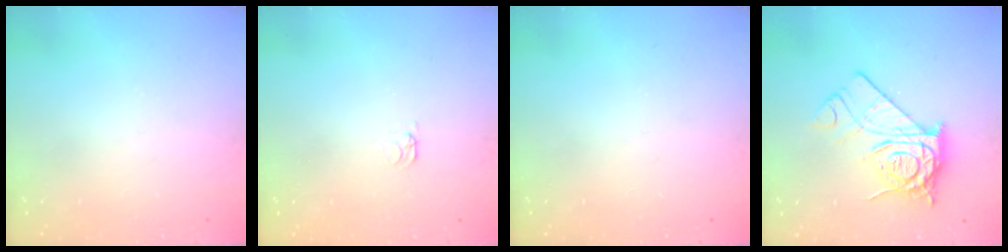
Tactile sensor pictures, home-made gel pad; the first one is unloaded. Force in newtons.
{"total": 1.6, "press": 1.6, "slide": 0.4}
{"total": 0.0}
{"total": 14.2, "press": 14.1, "slide": 1.1}